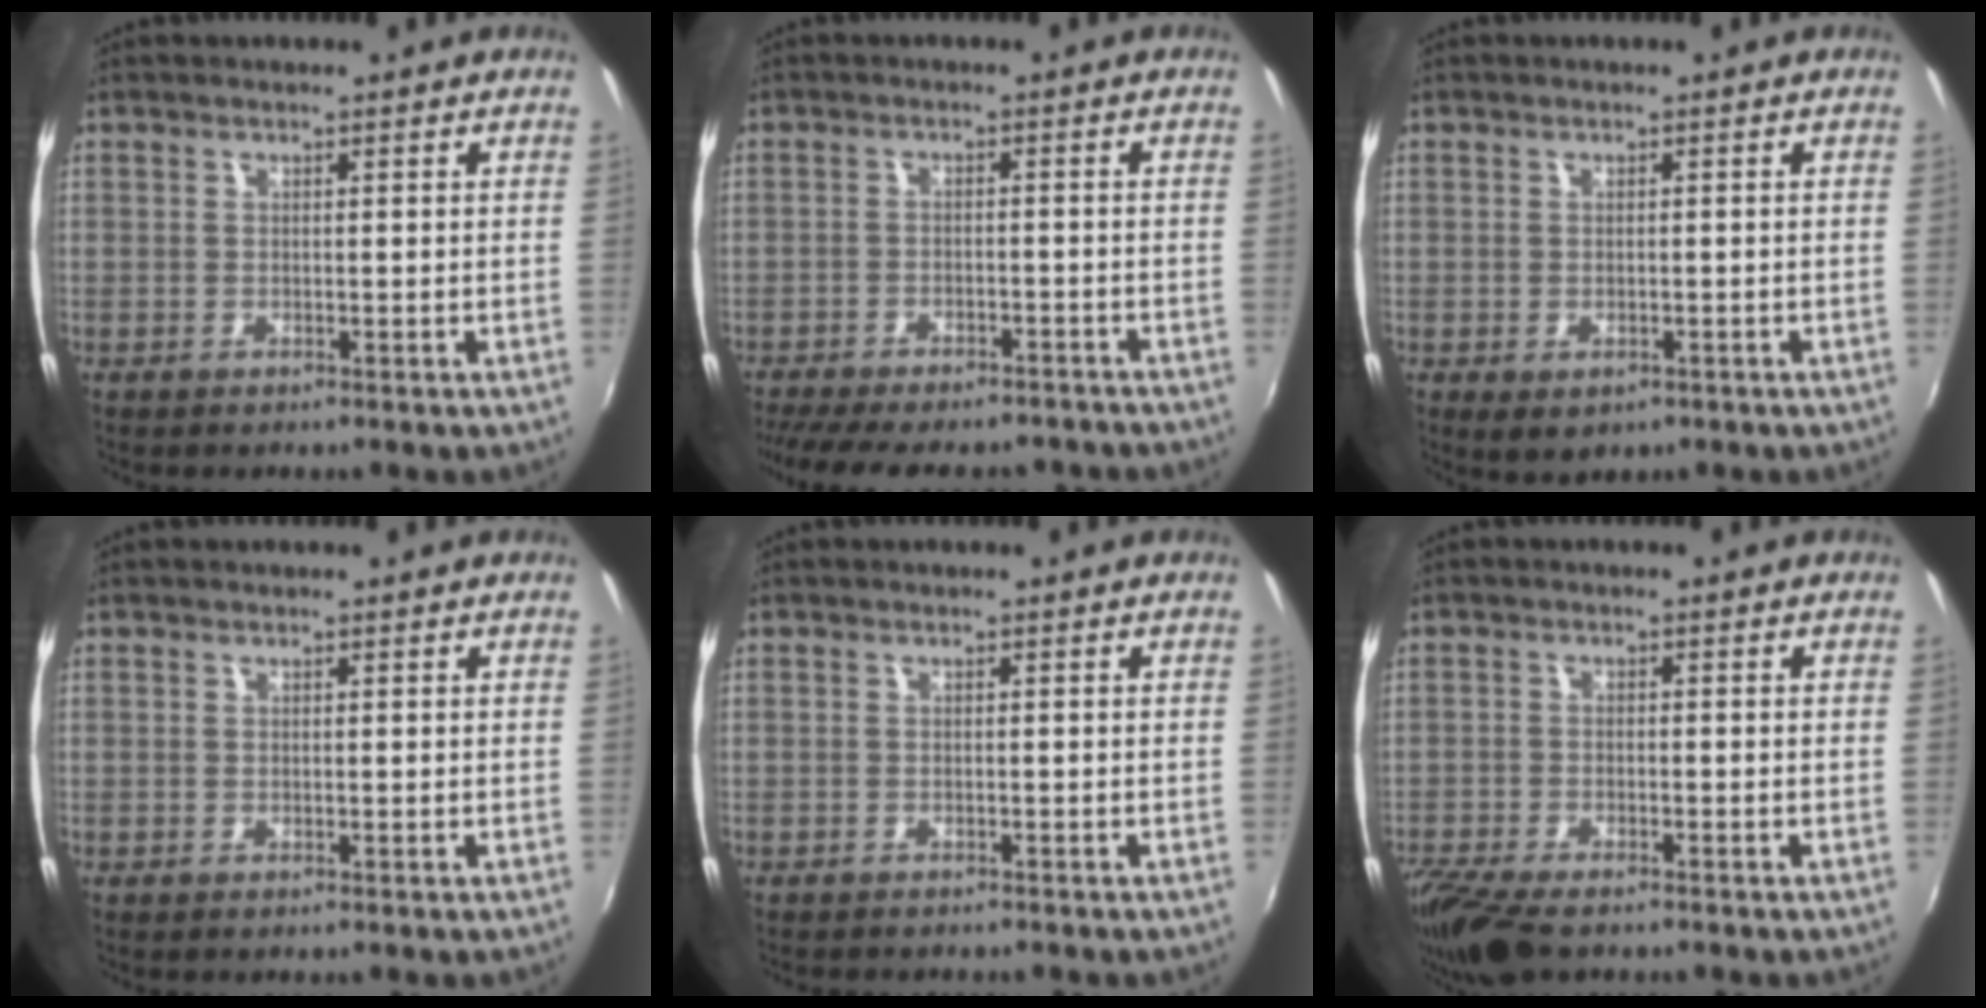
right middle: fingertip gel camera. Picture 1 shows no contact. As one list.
[{"total": 15.8, "force": [-13.5, 4.4, 7.1], "torque": [-0.150, -0.025, -0.184]}, {"total": 2.7, "force": [-0.6, 1.8, 1.9], "torque": [-0.034, -0.010, -0.006]}, {"total": 0.0}, {"total": 1.7, "force": [-1.6, 0.1, 0.6], "torque": [-0.019, -0.013, -0.026]}, {"total": 9.9, "force": [-7.8, 2.8, 5.4], "torque": [-0.137, -0.041, -0.144]}]